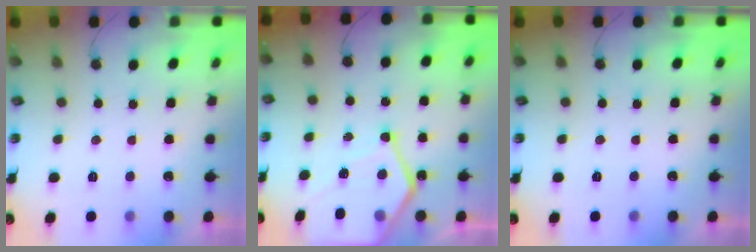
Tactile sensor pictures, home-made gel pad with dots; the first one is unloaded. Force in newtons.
{"total": 11.8, "press": 11.8, "slide": 1.0}
{"total": 0.0}